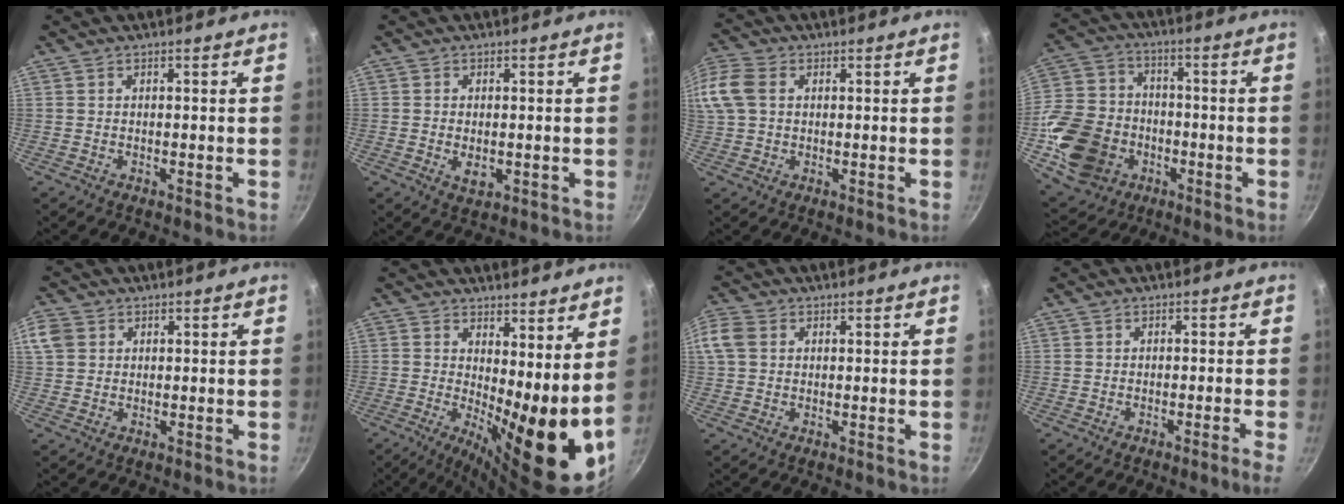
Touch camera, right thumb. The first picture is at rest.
{"total": 3.3, "force": [-0.4, 2.1, 2.5], "torque": [-0.044, -0.007, -0.004]}
{"total": 13.2, "force": [2.8, 9.9, 8.3], "torque": [-0.203, 0.031, 0.045]}
{"total": 19.8, "force": [-5.1, 15.9, 10.7], "torque": [-0.200, 0.038, -0.080]}
{"total": 5.1, "force": [1.6, 4.2, 2.4], "torque": [-0.040, 0.003, 0.025]}
{"total": 13.2, "force": [1.6, 4.2, 12.4], "torque": [-0.167, -0.023, 0.024]}
{"total": 4.6, "force": [1.0, 3.6, 2.7], "torque": [-0.054, 0.007, 0.013]}
{"total": 2.4, "force": [-1.4, -0.4, 2.0], "torque": [-0.040, 0.009, -0.021]}